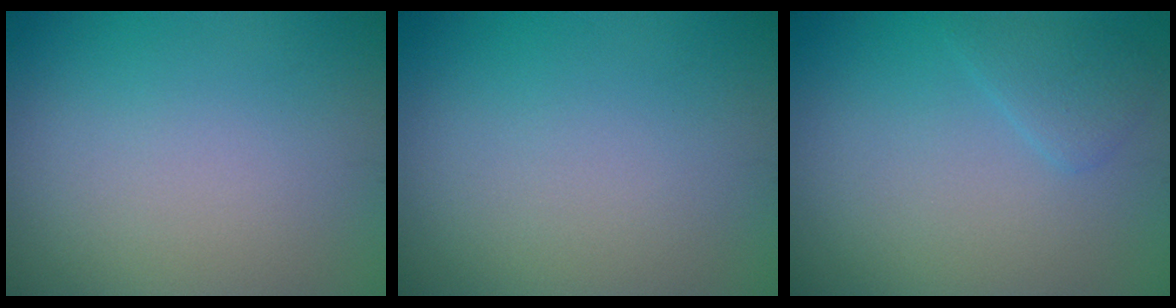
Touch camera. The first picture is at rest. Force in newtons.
{"total": 0.0}
{"total": 1.6, "press": 1.6, "slide": 0.1}